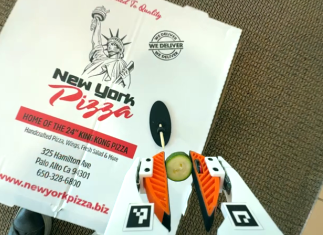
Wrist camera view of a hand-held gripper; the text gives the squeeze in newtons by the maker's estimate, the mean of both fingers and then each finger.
{"total": 7.9, "left": 7.7, "right": 8.1}